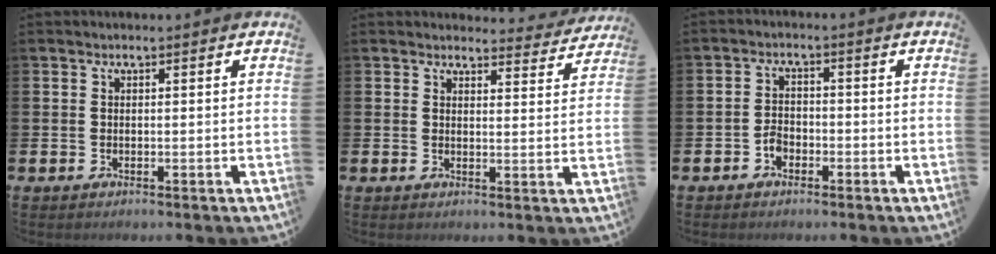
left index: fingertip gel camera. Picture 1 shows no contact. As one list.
[{"total": 3.4, "force": [3.3, 0.7, 0.0], "torque": [0.013, -0.028, 0.054]}, {"total": 2.3, "force": [-1.5, 1.5, 0.9], "torque": [-0.020, 0.006, -0.031]}]